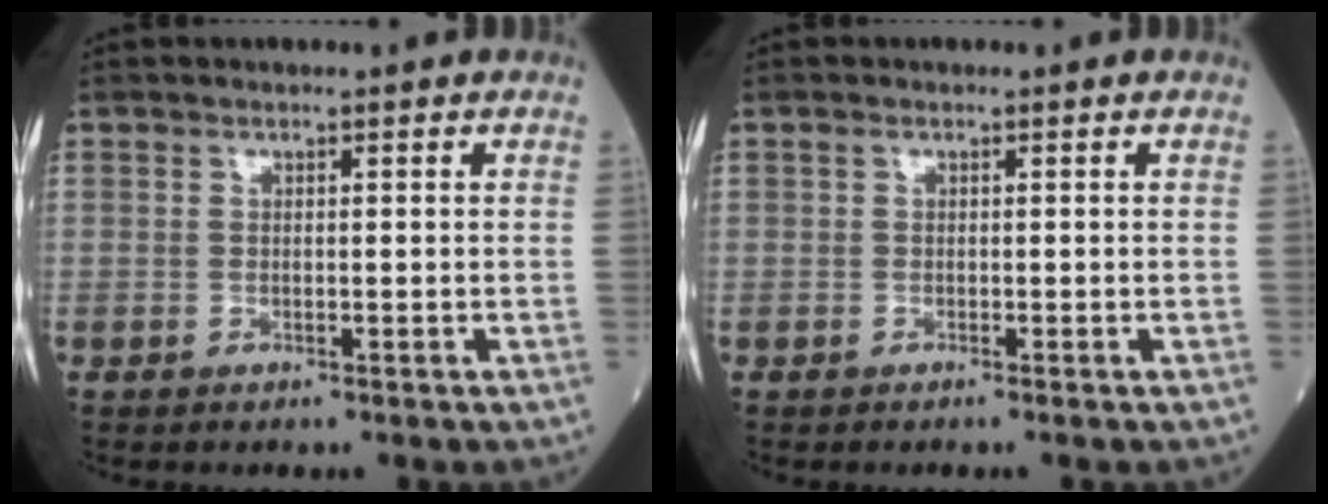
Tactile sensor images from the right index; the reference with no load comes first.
{"total": 0.0}